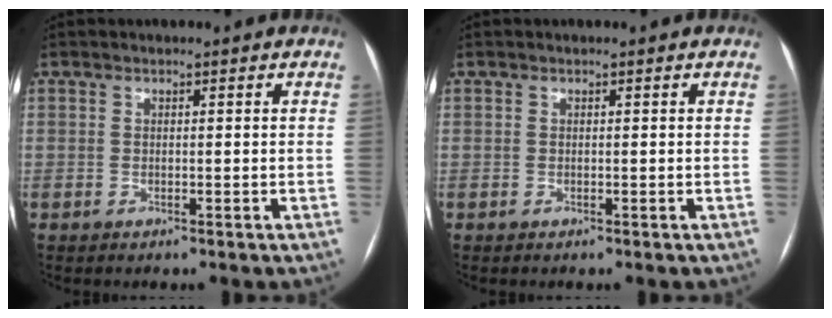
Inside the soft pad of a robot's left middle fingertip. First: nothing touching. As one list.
[{"total": 0.0}]